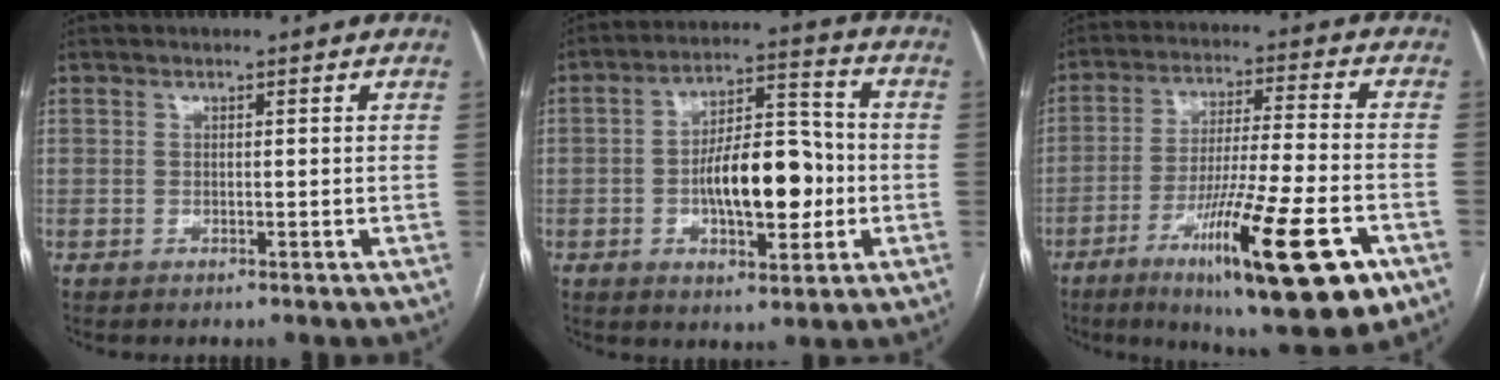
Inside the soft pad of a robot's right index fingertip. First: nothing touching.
{"total": 12.3, "force": [-2.0, 4.8, 11.2], "torque": [-0.188, 0.020, -0.028]}
{"total": 20.3, "force": [-9.5, 1.7, 17.8], "torque": [-0.266, -0.033, -0.148]}